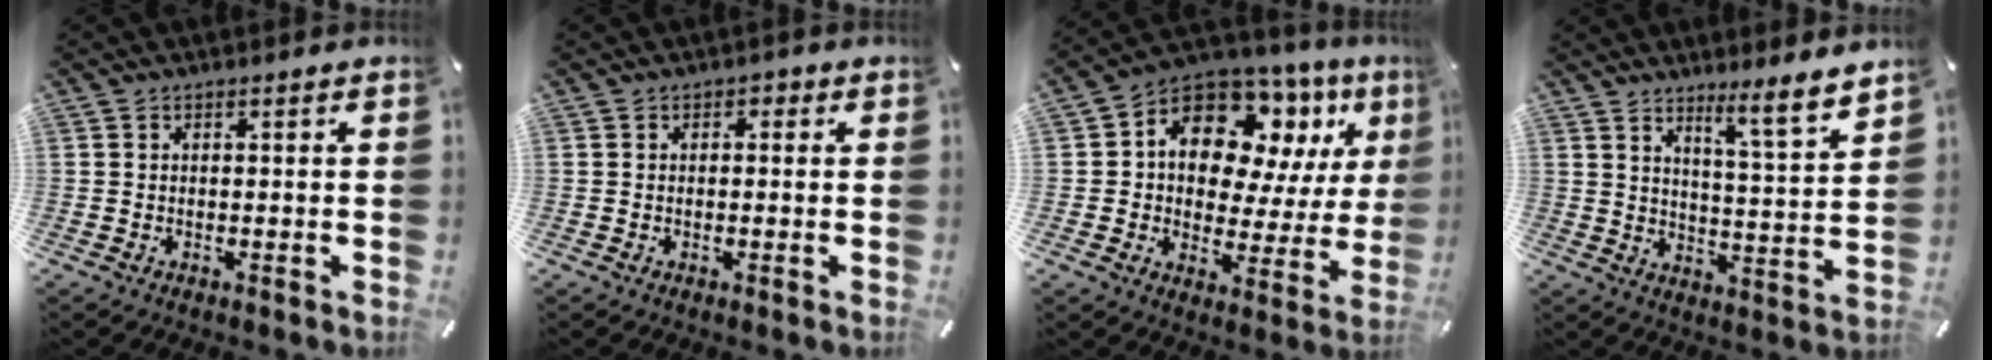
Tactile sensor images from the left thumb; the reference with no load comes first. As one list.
[{"total": 1.0, "force": [-0.1, 1.0, 0.3], "torque": [-0.007, 0.006, -0.005]}, {"total": 13.9, "force": [7.2, 9.6, 7.1], "torque": [-0.120, -0.050, 0.131]}, {"total": 8.3, "force": [7.0, 0.3, 4.3], "torque": [-0.065, -0.057, 0.117]}]